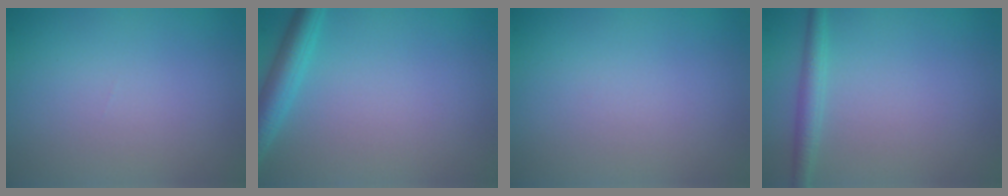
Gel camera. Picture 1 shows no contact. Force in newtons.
{"total": 3.2, "press": 3.2, "slide": 0.1}
{"total": 0.0}
{"total": 1.9, "press": 1.9, "slide": 0.0}